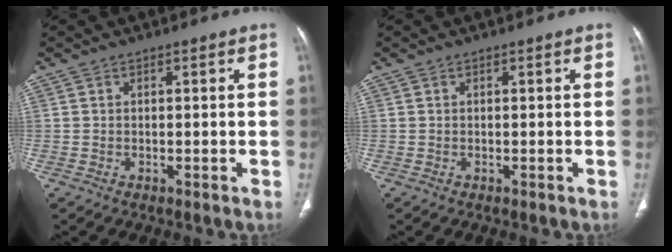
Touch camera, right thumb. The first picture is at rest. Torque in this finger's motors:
{"motor_torque": [-0.13, 0.19, -0.10, 0.10, 0.00]}